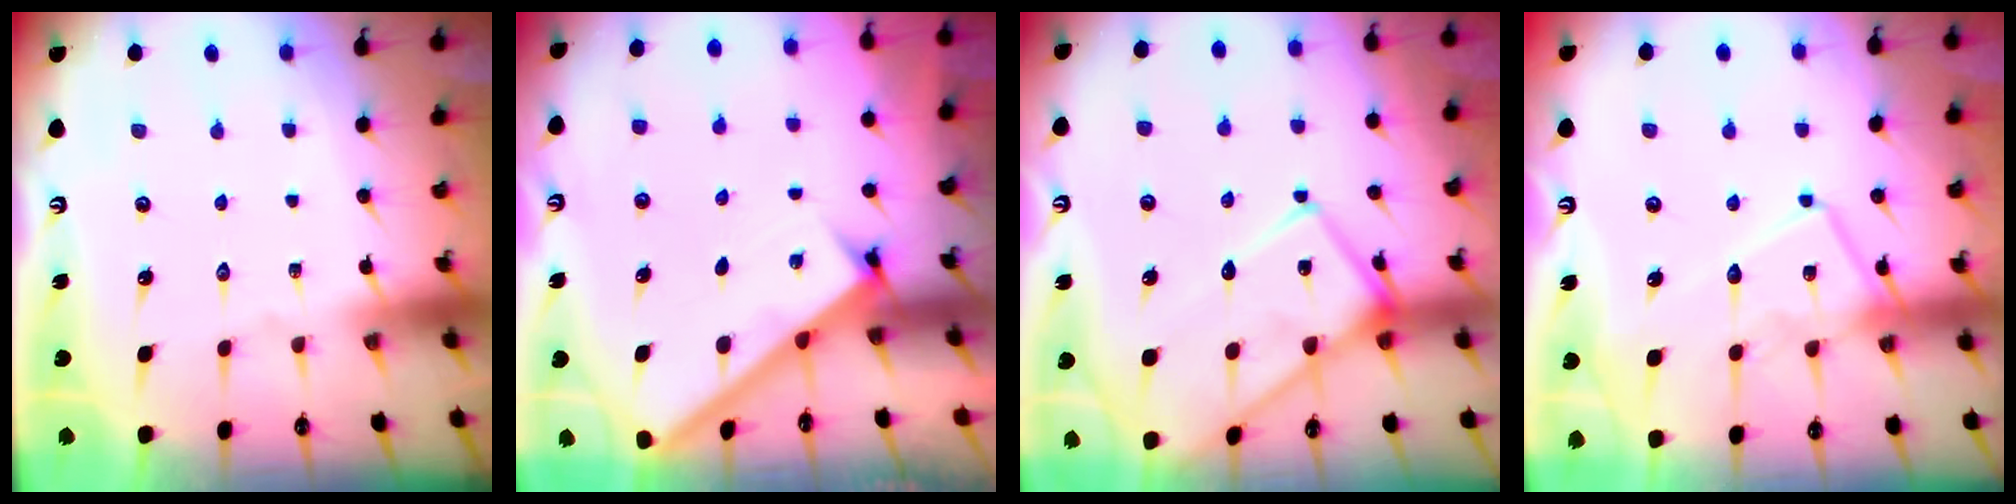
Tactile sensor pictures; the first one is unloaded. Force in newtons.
{"total": 2.3, "press": 2.3, "slide": 0.3}
{"total": 13.2, "press": 13.2, "slide": 1.3}
{"total": 13.5, "press": 13.5, "slide": 1.0}